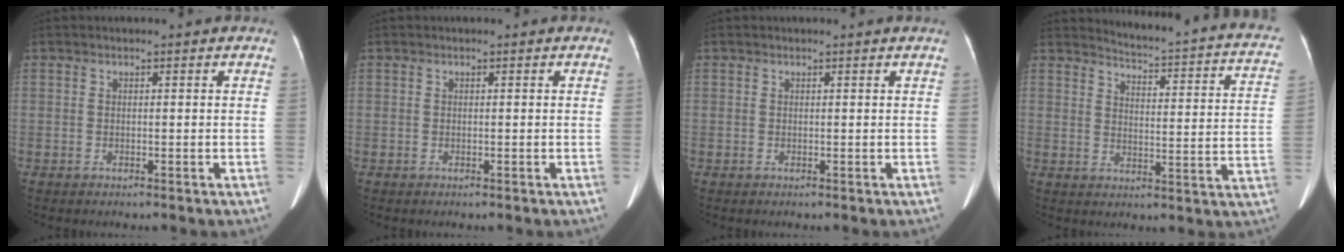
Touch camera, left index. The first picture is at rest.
{"total": 0.0}
{"total": 0.5, "force": [0.5, 0.0, 0.1], "torque": [-0.004, -0.002, 0.007]}
{"total": 17.7, "force": [15.9, 2.1, 7.6], "torque": [-0.098, -0.064, 0.169]}